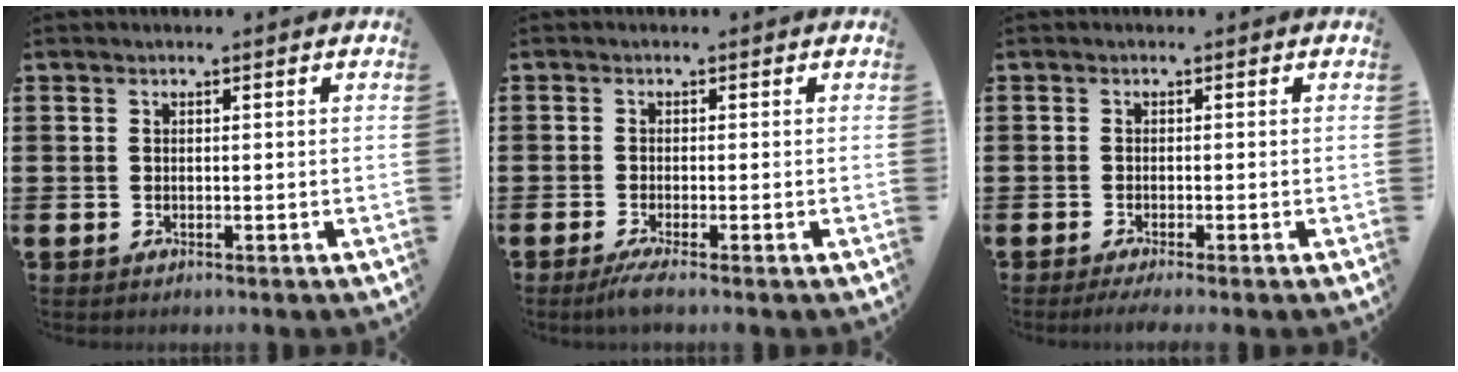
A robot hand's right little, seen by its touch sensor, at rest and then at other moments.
{"total": 1.6, "force": [-0.9, 0.0, 1.3], "torque": [-0.021, -0.002, -0.017]}
{"total": 0.9, "force": [-0.6, 0.0, 0.7], "torque": [-0.011, -0.003, -0.011]}